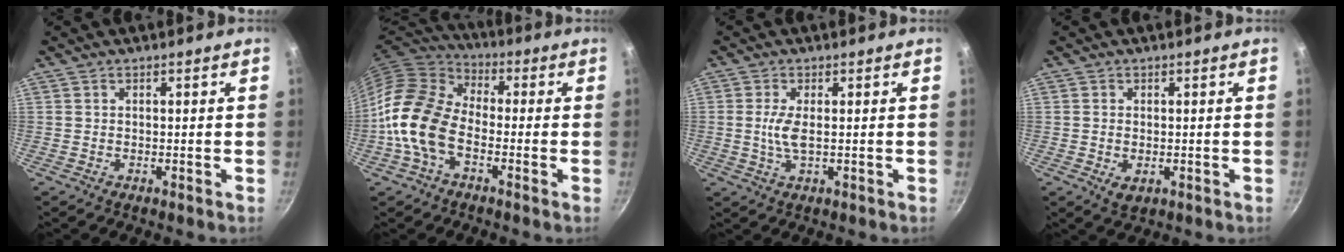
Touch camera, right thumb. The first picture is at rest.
{"total": 14.1, "force": [-4.0, 8.8, 10.3], "torque": [-0.178, 0.038, -0.102]}
{"total": 4.1, "force": [0.2, 1.3, 3.8], "torque": [-0.089, -0.002, 0.004]}
{"total": 2.9, "force": [-0.5, 1.9, 2.1], "torque": [-0.035, -0.009, -0.005]}